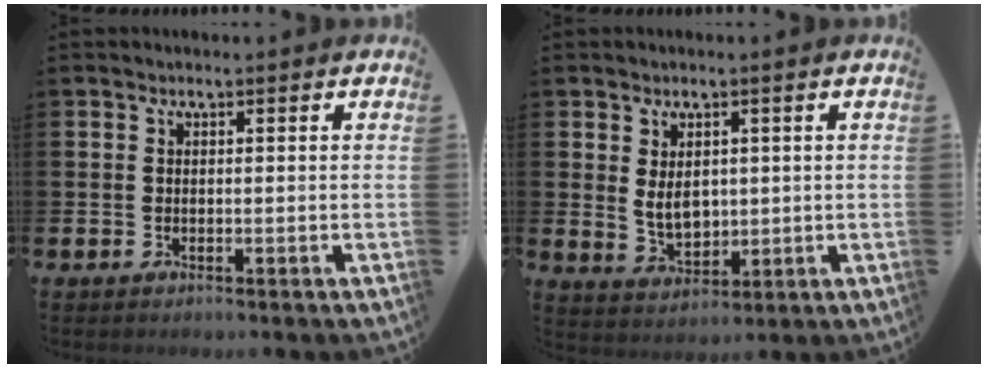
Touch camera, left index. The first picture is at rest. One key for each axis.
{"total": 4.1, "fx": 1.2, "fy": 2.5, "fz": 3.0, "tx": -0.039, "ty": -0.003, "tz": 0.017}